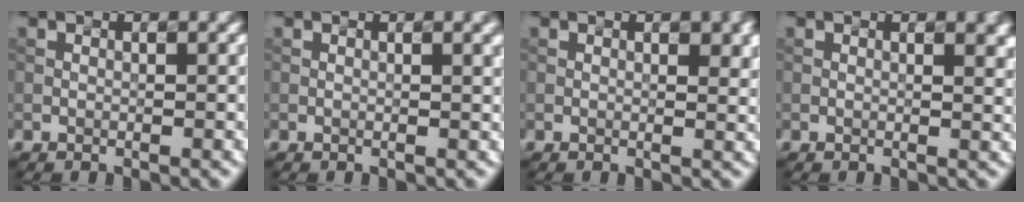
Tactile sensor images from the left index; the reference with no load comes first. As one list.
[{"total": 2.3, "force": [0.8, 0.8, 2.0], "torque": [-0.016, 0.004, 0.008]}, {"total": 3.2, "force": [1.1, 1.2, 2.7], "torque": [-0.024, 0.006, 0.021]}, {"total": 4.0, "force": [1.6, 1.9, 3.1], "torque": [-0.016, 0.013, 0.017]}]